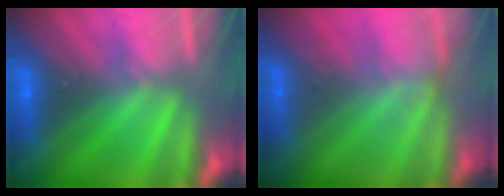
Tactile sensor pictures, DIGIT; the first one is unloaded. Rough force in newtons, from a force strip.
{"total": 1.7}